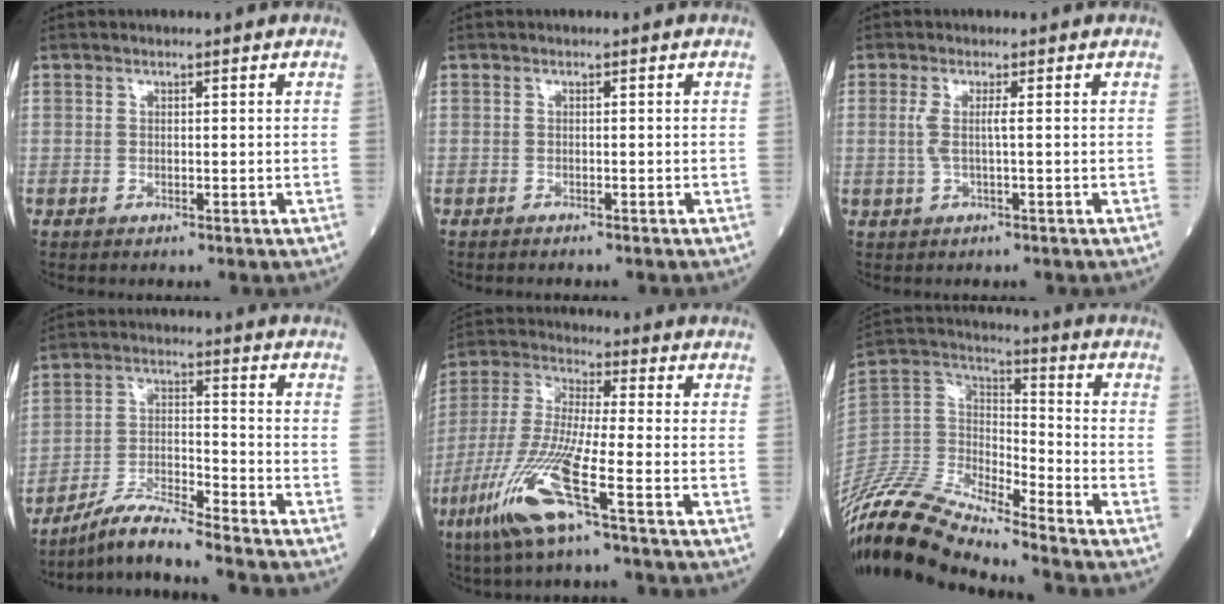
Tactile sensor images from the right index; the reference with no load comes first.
{"total": 1.6, "force": [-1.4, 0.0, 0.6], "torque": [-0.010, 0.001, -0.017]}
{"total": 2.3, "force": [0.1, -0.2, 2.3], "torque": [-0.055, 0.002, -0.001]}
{"total": 8.1, "force": [-7.5, -1.1, 3.0], "torque": [-0.064, -0.010, -0.138]}
{"total": 13.3, "force": [-6.7, 0.2, 11.5], "torque": [-0.256, -0.025, -0.138]}
{"total": 16.2, "force": [-14.9, 1.2, 6.3], "torque": [-0.130, 0.025, -0.290]}